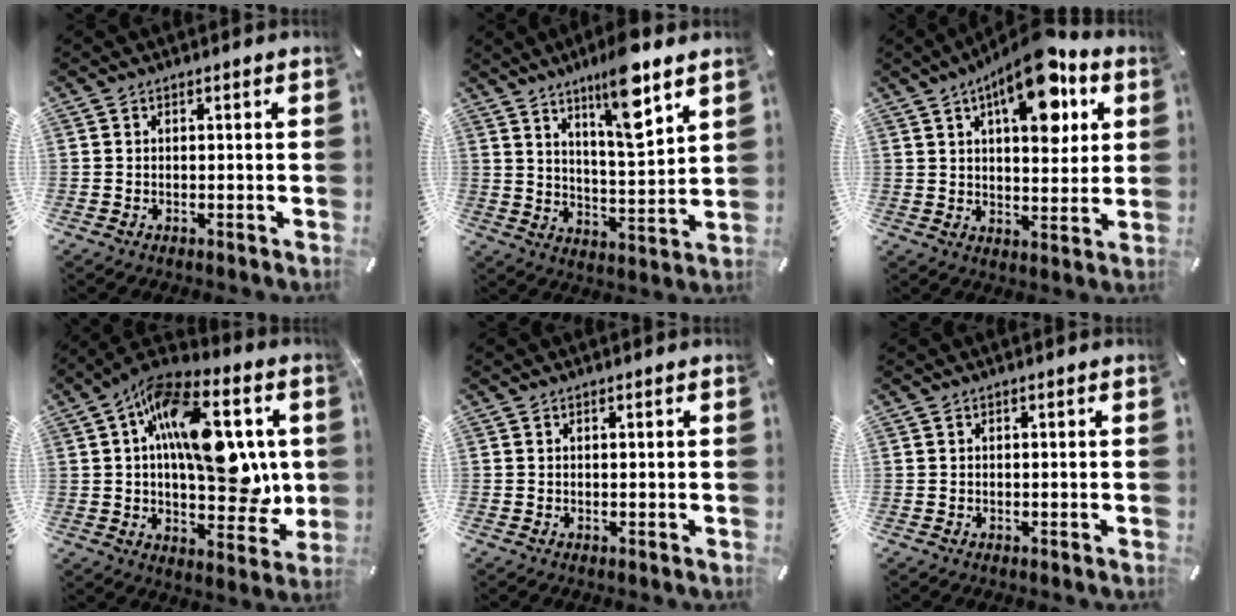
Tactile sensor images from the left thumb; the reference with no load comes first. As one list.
[{"total": 12.5, "force": [8.6, 2.4, 8.8], "torque": [-0.142, -0.051, 0.141]}, {"total": 16.0, "force": [8.4, 6.8, 11.8], "torque": [-0.172, -0.032, 0.137]}, {"total": 22.4, "force": [5.2, 11.6, 18.5], "torque": [-0.281, -0.019, 0.084]}, {"total": 0.0}, {"total": 0.0}]